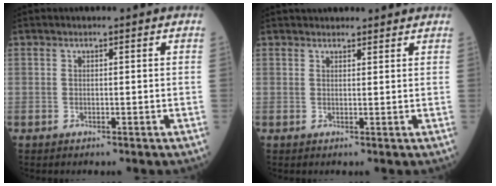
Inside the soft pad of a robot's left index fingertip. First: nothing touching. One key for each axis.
{"total": 5.7, "fx": 5.4, "fy": 1.3, "fz": 1.3, "tx": -0.007, "ty": 0.032, "tz": 0.065}